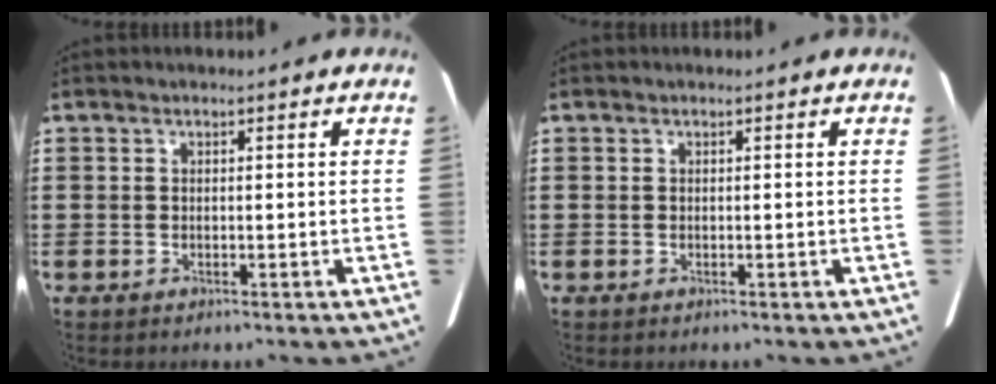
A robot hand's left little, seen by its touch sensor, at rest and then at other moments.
{"total": 0.0}